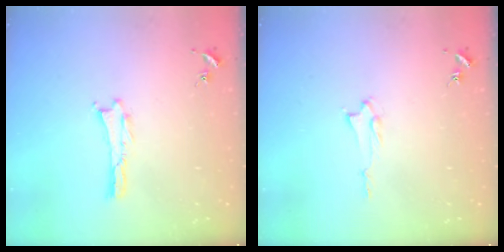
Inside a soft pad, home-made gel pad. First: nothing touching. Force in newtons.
{"total": 1.3, "press": 1.3, "slide": 0.2}